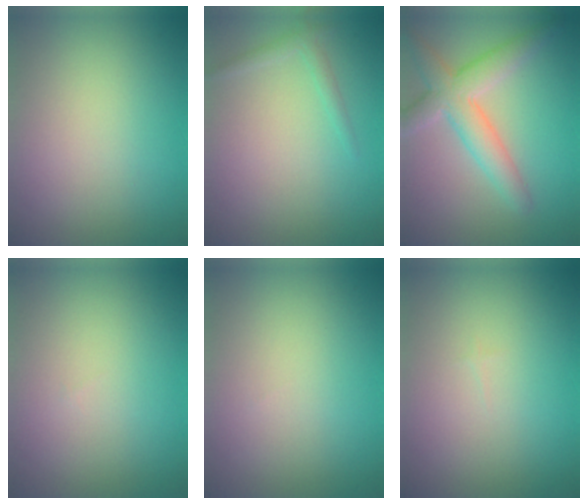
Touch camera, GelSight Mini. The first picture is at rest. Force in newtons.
{"total": 1.2, "press": 1.2, "slide": 0.1}
{"total": 5.0, "press": 5.0, "slide": 0.2}
{"total": 0.0}
{"total": 0.0}
{"total": 0.0}